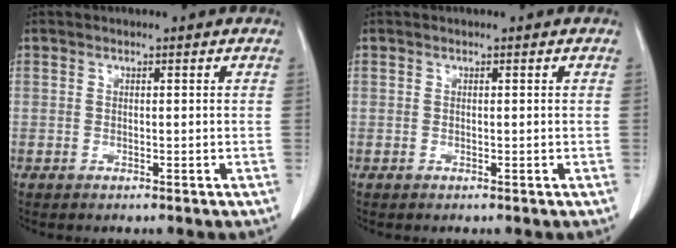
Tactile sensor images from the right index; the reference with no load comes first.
{"total": 0.0}